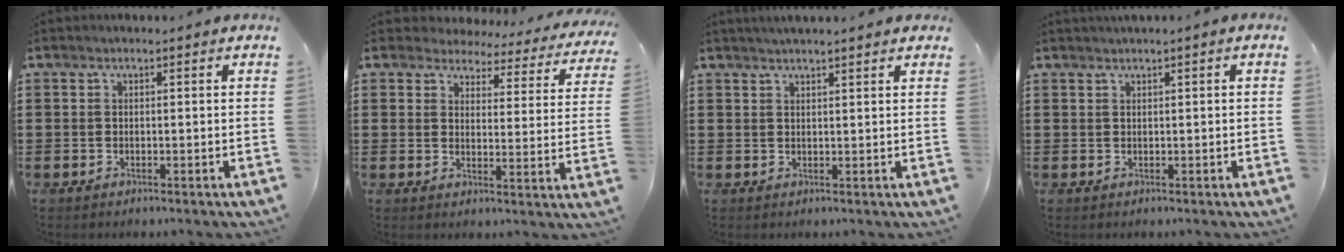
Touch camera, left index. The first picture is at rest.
{"total": 3.5, "force": [3.3, 0.8, 0.3], "torque": [-0.031, -0.025, 0.054]}
{"total": 1.8, "force": [1.7, 0.1, 0.5], "torque": [-0.014, 0.003, 0.033]}
{"total": 0.6, "force": [0.4, -0.1, 0.4], "torque": [-0.005, -0.003, 0.009]}